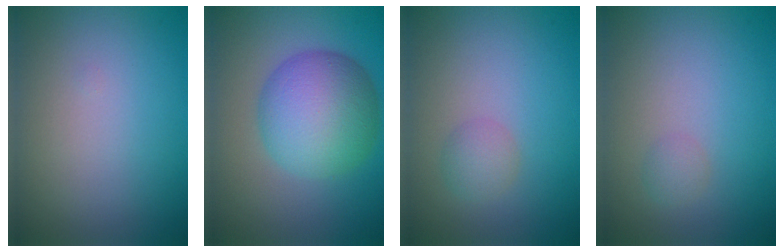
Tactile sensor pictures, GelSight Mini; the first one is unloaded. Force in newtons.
{"total": 8.4, "press": 8.4, "slide": 0.0}
{"total": 1.7, "press": 1.7, "slide": 0.0}
{"total": 1.0, "press": 1.0, "slide": 0.0}